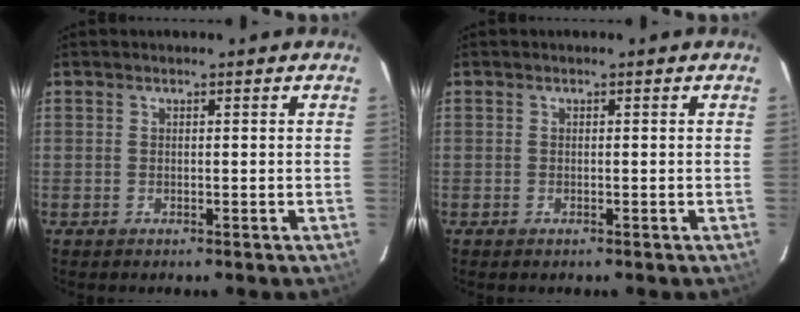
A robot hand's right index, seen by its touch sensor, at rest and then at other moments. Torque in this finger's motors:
{"motor_torque": [0.02, -0.10, 0.07, 0.00]}